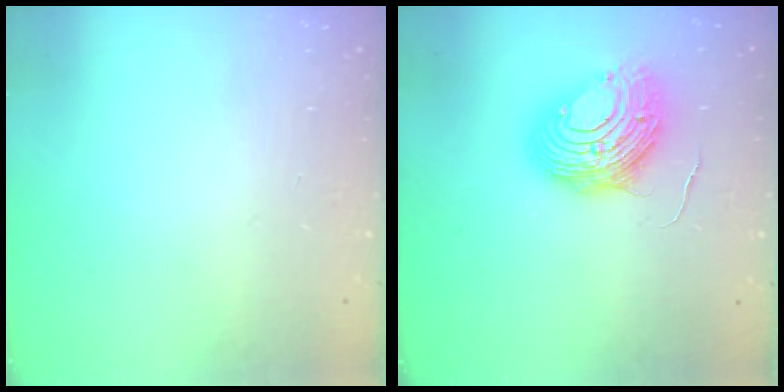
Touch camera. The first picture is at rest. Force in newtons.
{"total": 12.2, "press": 12.2, "slide": 1.4}